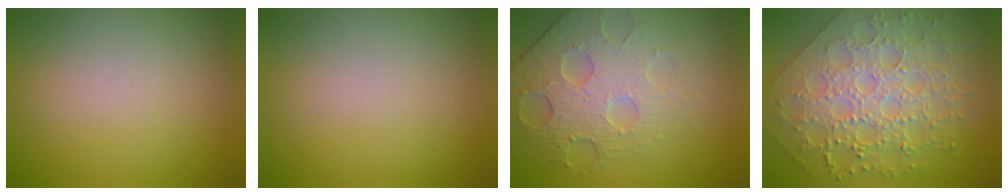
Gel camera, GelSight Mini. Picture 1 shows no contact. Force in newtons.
{"total": 0.0}
{"total": 4.9, "press": 4.5, "slide": 1.9}
{"total": 8.4, "press": 6.2, "slide": 5.6}